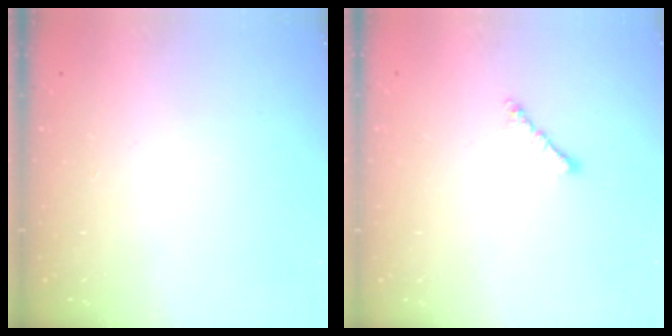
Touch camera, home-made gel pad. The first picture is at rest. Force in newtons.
{"total": 2.0, "press": 1.9, "slide": 0.6}